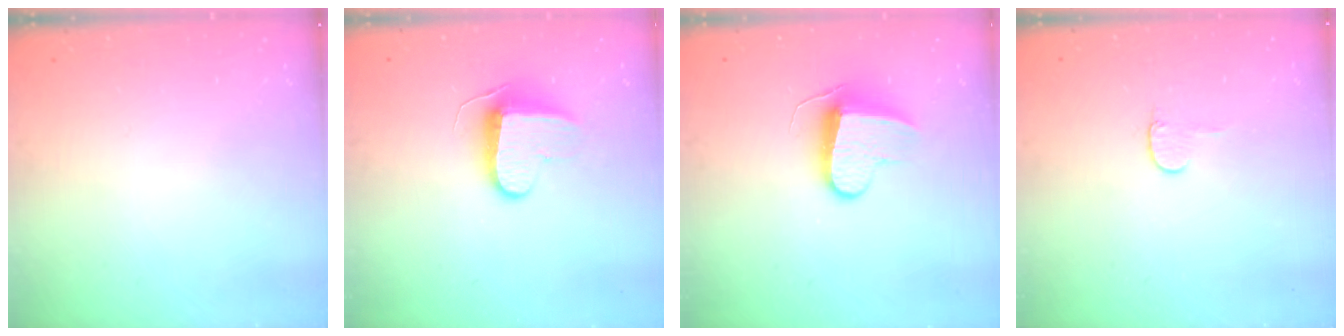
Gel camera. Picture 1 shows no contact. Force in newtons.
{"total": 9.5, "press": 9.5, "slide": 0.3}
{"total": 9.0, "press": 9.0, "slide": 0.2}
{"total": 4.0, "press": 4.0, "slide": 0.4}